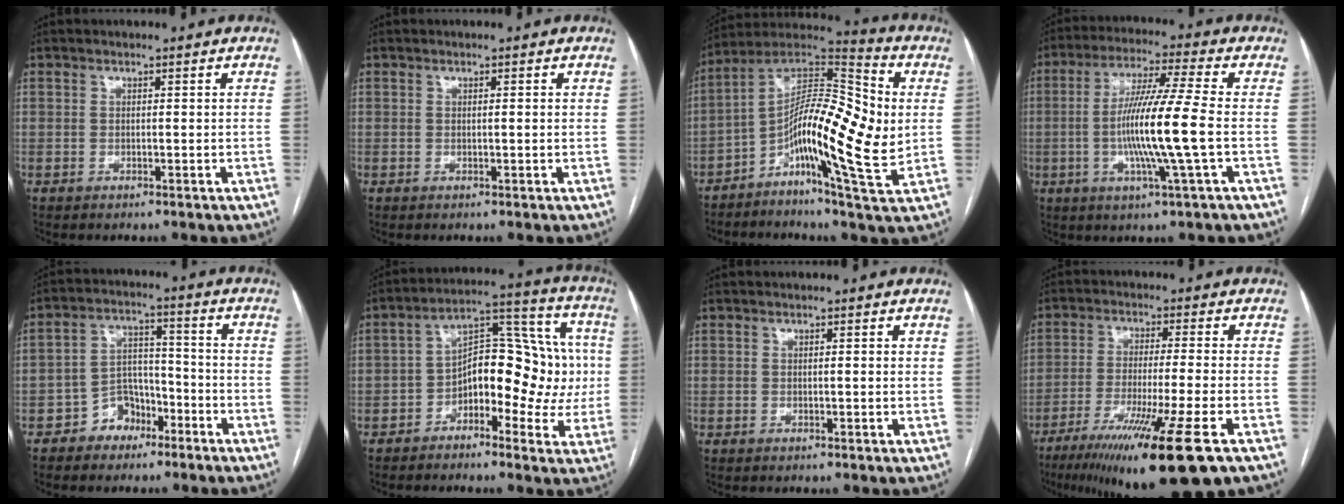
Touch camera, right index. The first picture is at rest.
{"total": 0.6, "force": [0.2, 0.0, 0.6], "torque": [-0.011, 0.003, 0.002]}
{"total": 18.8, "force": [-1.2, 3.7, 18.4], "torque": [-0.319, 0.028, -0.030]}
{"total": 12.6, "force": [-1.9, -1.3, 12.4], "torque": [-0.235, -0.008, -0.040]}
{"total": 6.4, "force": [-4.0, 4.6, 2.1], "torque": [-0.033, 0.024, -0.065]}
{"total": 13.3, "force": [-2.1, 7.2, 11.0], "torque": [-0.141, 0.055, -0.031]}
{"total": 0.9, "force": [0.3, 0.1, 0.8], "torque": [-0.015, 0.002, 0.003]}
{"total": 18.0, "force": [-10.9, -0.4, 14.3], "torque": [-0.214, -0.052, -0.177]}